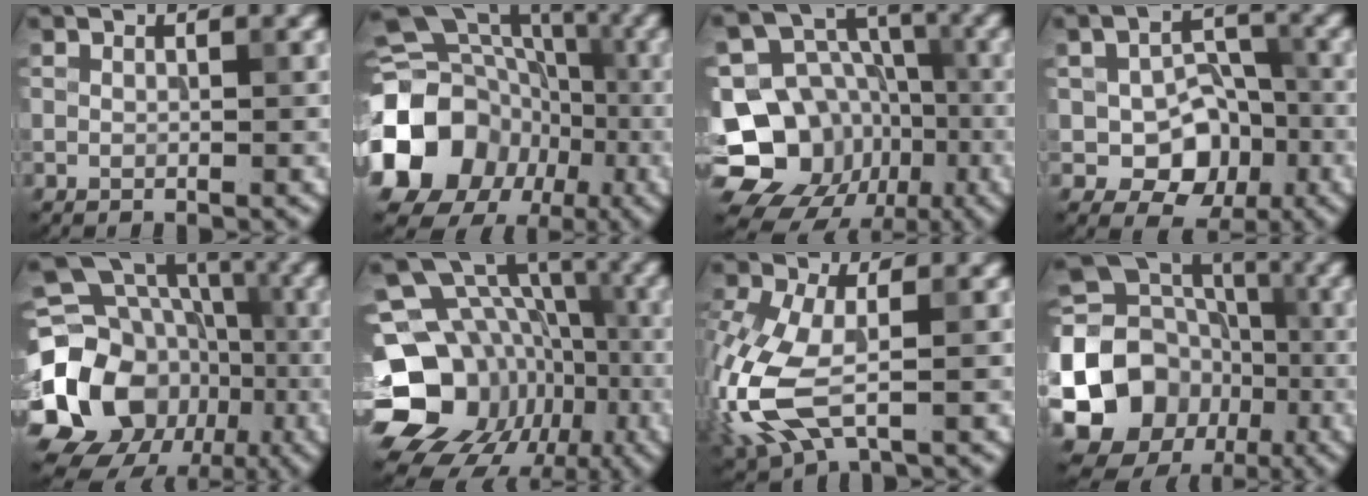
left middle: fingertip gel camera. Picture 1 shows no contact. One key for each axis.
{"total": 20.7, "fx": -6.1, "fy": 18.2, "fz": 7.6, "tx": -0.162, "ty": -0.028, "tz": -0.138}
{"total": 14.3, "fx": -6.1, "fy": 11.8, "fz": 5.4, "tx": -0.090, "ty": -0.001, "tz": -0.115}
{"total": 6.7, "fx": -1.9, "fy": 4.8, "fz": 4.2, "tx": -0.058, "ty": -0.008, "tz": -0.029}
{"total": 17.5, "fx": -4.8, "fy": 14.3, "fz": 8.8, "tx": -0.174, "ty": 0.002, "tz": -0.105}
{"total": 17.8, "fx": -5.3, "fy": 14.9, "fz": 8.1, "tx": -0.157, "ty": 0.006, "tz": -0.090}
{"total": 7.6, "fx": -1.8, "fy": 3.9, "fz": 6.3, "tx": -0.166, "ty": -0.007, "tz": -0.044}
{"total": 14.1, "fx": -3.5, "fy": 12.2, "fz": 6.1, "tx": -0.124, "ty": -0.015, "tz": -0.079}